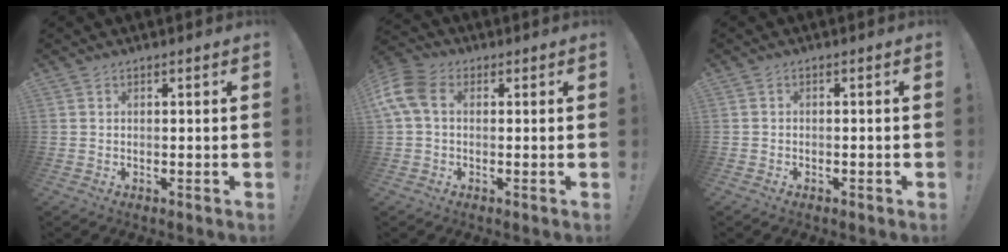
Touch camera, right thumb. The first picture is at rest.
{"total": 9.2, "force": [1.5, 5.8, 7.0], "torque": [-0.151, 0.004, 0.033]}
{"total": 1.0, "force": [-0.9, 0.4, 0.1], "torque": [0.000, 0.002, -0.016]}